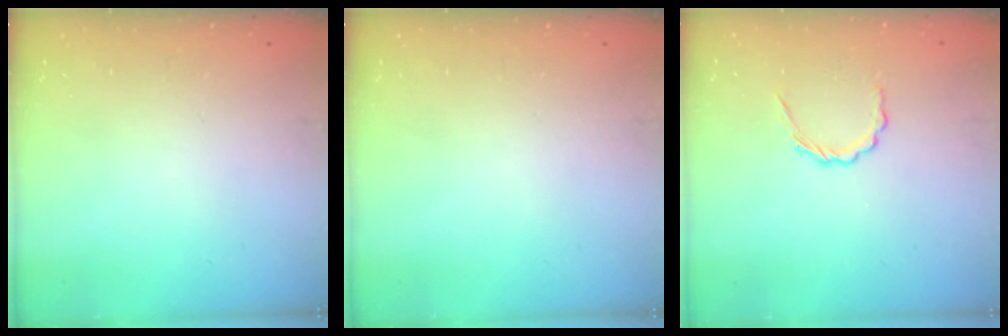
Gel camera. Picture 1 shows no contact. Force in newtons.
{"total": 0.0}
{"total": 3.5, "press": 3.3, "slide": 1.2}